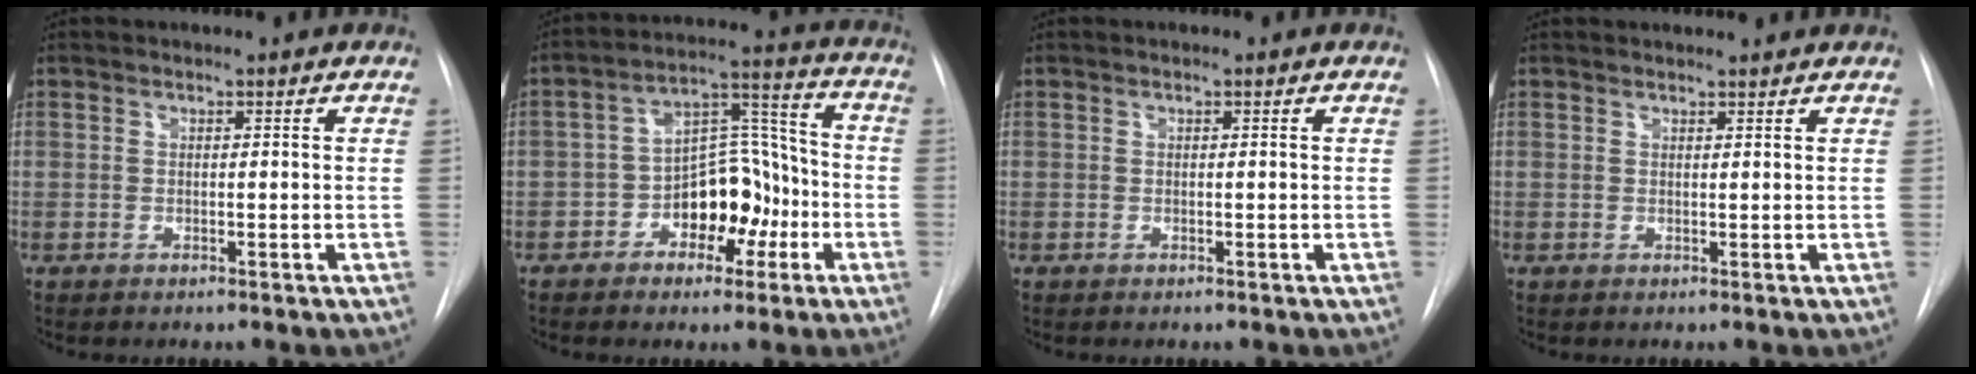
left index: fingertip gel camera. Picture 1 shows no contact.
{"total": 10.8, "force": [-4.1, 6.1, 7.8], "torque": [-0.128, 0.032, -0.062]}
{"total": 0.0}
{"total": 3.1, "force": [3.0, 0.3, 0.6], "torque": [-0.008, 0.013, 0.036]}